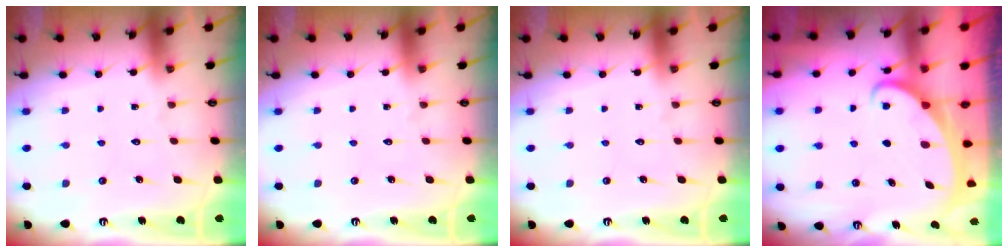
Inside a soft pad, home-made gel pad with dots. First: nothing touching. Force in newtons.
{"total": 0.0}
{"total": 0.0}
{"total": 2.2, "press": 2.2, "slide": 0.3}